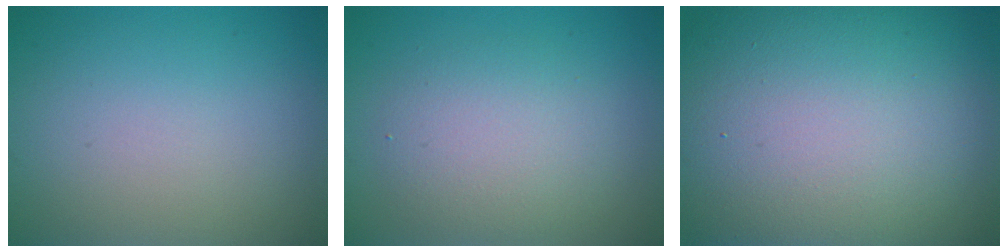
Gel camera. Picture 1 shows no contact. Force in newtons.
{"total": 4.0, "press": 4.0, "slide": 0.1}
{"total": 20.6, "press": 20.5, "slide": 1.3}